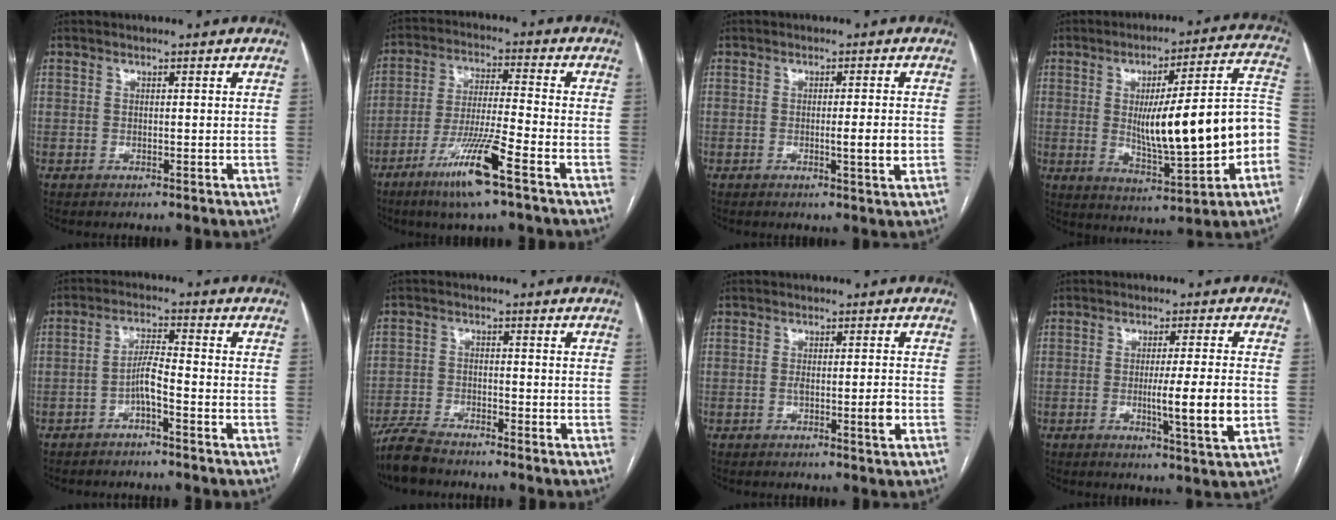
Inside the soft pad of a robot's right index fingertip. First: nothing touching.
{"total": 11.5, "force": [-6.5, -0.2, 9.5], "torque": [-0.186, -0.023, -0.122]}
{"total": 3.7, "force": [-0.7, -0.3, 3.6], "torque": [-0.055, -0.006, -0.010]}
{"total": 19.4, "force": [-2.3, 3.0, 19.0], "torque": [-0.257, 0.022, -0.021]}
{"total": 3.9, "force": [-2.0, 0.3, 3.3], "torque": [-0.063, 0.008, -0.040]}
{"total": 4.7, "force": [-4.3, 1.1, 1.6], "torque": [-0.034, -0.012, -0.084]}
{"total": 4.6, "force": [-1.4, -0.2, 4.3], "torque": [-0.071, -0.006, -0.020]}
{"total": 8.2, "force": [-1.5, -0.8, 8.0], "torque": [-0.128, -0.019, -0.025]}